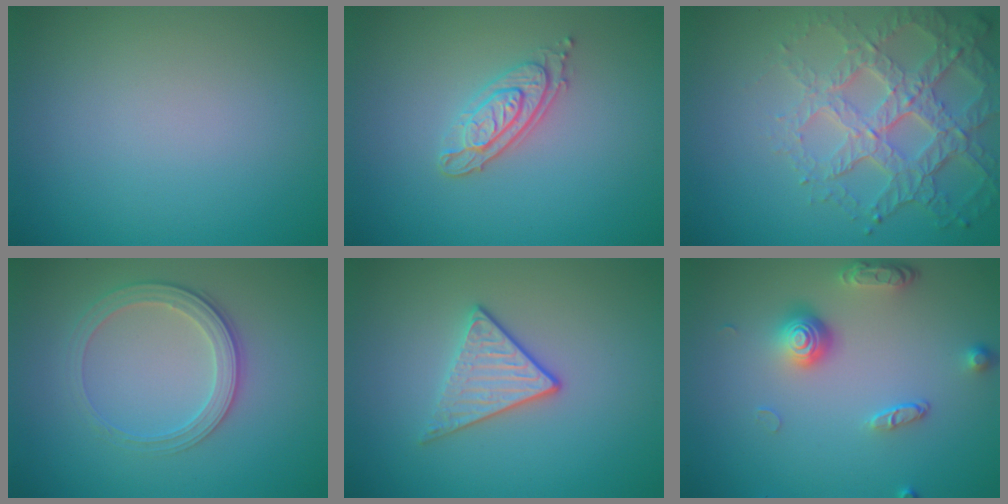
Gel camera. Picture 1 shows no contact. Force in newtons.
{"total": 2.9, "press": 2.6, "slide": 1.4}
{"total": 6.5, "press": 4.9, "slide": 4.3}
{"total": 2.8, "press": 2.6, "slide": 0.9}
{"total": 2.9, "press": 2.6, "slide": 1.4}
{"total": 3.8, "press": 2.9, "slide": 2.6}